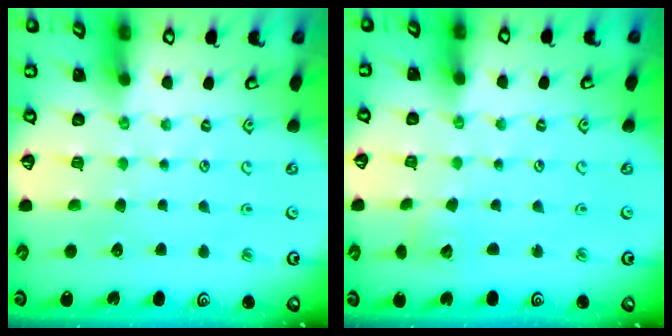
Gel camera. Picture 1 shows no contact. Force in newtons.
{"total": 4.8, "press": 4.8, "slide": 0.3}